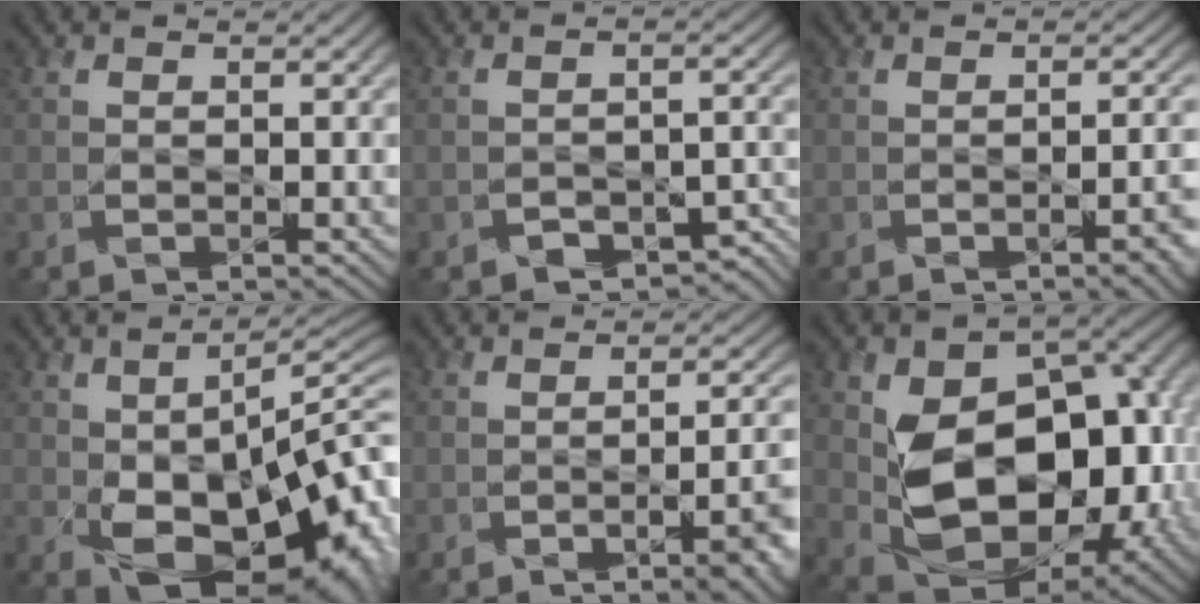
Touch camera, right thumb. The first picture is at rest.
{"total": 4.9, "force": [-3.4, 2.5, 2.6], "torque": [-0.031, -0.009, -0.050]}
{"total": 4.0, "force": [-1.3, 1.3, 3.6], "torque": [-0.043, -0.001, -0.014]}
{"total": 18.3, "force": [-4.4, 9.5, 15.0], "torque": [-0.231, -0.027, -0.050]}
{"total": 7.7, "force": [-2.8, 2.6, 6.7], "torque": [-0.071, -0.009, -0.032]}
{"total": 16.6, "force": [-0.2, 11.0, 12.5], "torque": [-0.194, -0.032, 0.009]}